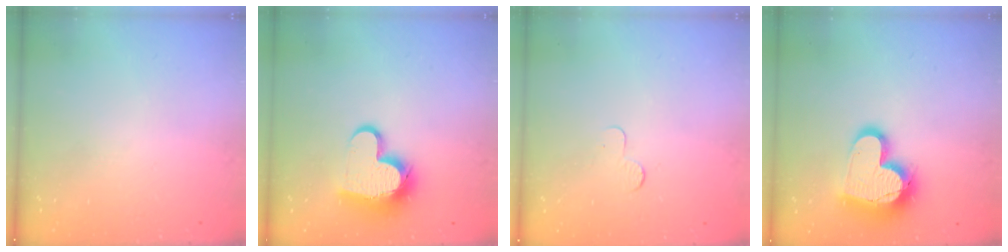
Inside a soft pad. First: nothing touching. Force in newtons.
{"total": 13.2, "press": 13.2, "slide": 1.1}
{"total": 2.3, "press": 2.3, "slide": 0.2}
{"total": 17.1, "press": 17.0, "slide": 1.5}